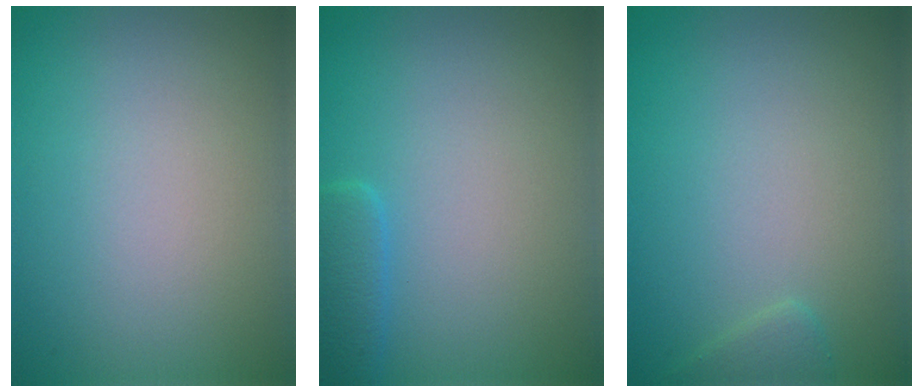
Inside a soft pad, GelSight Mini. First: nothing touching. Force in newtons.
{"total": 2.0, "press": 2.0, "slide": 0.1}
{"total": 0.9, "press": 0.9, "slide": 0.0}